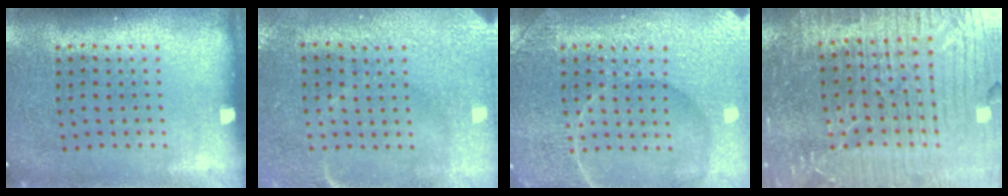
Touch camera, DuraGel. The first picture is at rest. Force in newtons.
{"total": 2.9, "press": 2.4, "slide": 1.6}
{"total": 4.3, "press": 4.2, "slide": 0.5}
{"total": 5.4, "press": 5.0, "slide": 2.1}